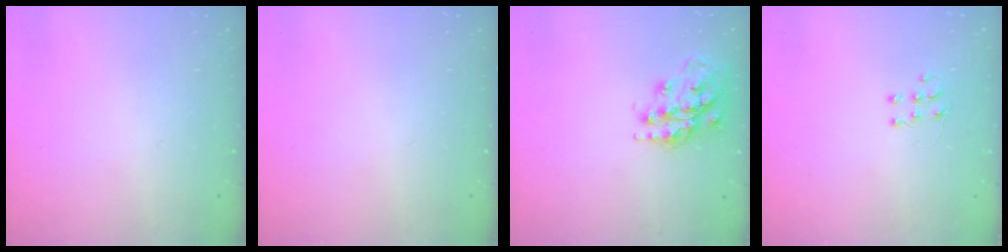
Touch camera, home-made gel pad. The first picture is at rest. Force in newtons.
{"total": 0.0}
{"total": 16.1, "press": 16.0, "slide": 1.3}
{"total": 5.7, "press": 5.6, "slide": 0.4}